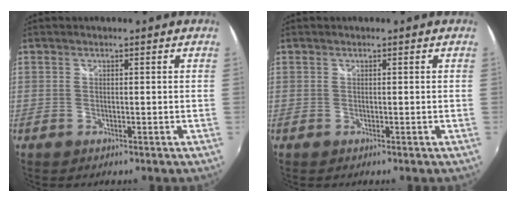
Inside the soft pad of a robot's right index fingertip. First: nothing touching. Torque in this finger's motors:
{"motor_torque": [0.00, 0.00, 0.00, 0.00]}